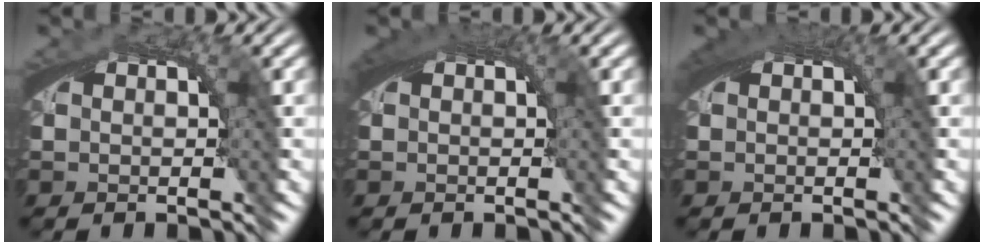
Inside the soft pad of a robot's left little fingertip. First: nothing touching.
{"total": 1.6, "force": [0.5, 0.3, 1.5], "torque": [-0.021, 0.005, 0.007]}
{"total": 1.6, "force": [0.6, 0.3, 1.5], "torque": [-0.022, 0.005, 0.009]}